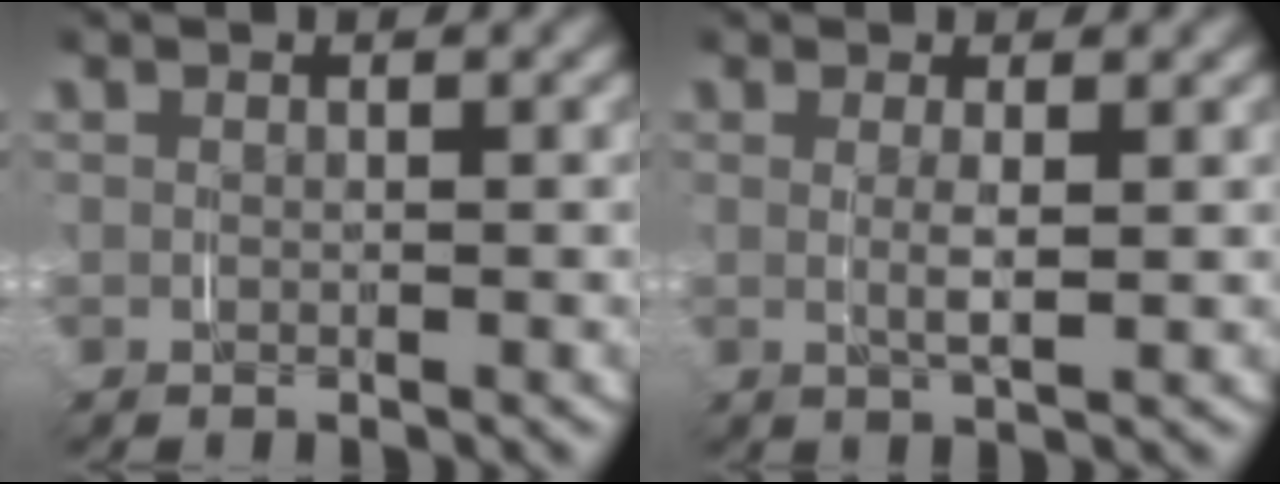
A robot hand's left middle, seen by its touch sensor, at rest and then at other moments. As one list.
[{"total": 1.9, "force": [0.2, 0.0, 1.9], "torque": [-0.036, -0.008, 0.010]}]